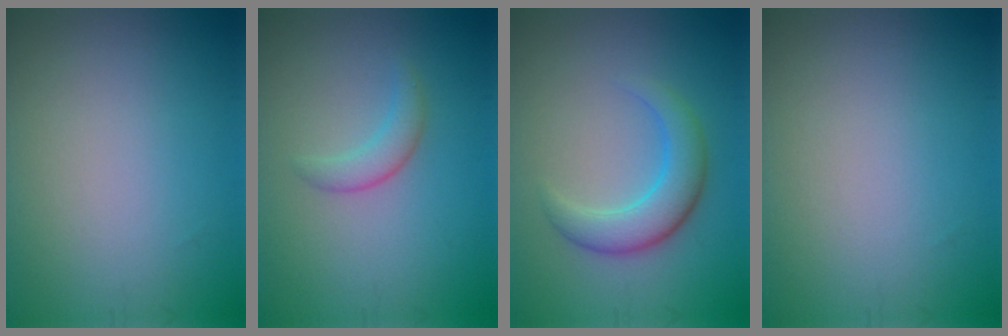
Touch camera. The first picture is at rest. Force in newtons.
{"total": 1.8, "press": 1.8, "slide": 0.1}
{"total": 4.0, "press": 4.0, "slide": 0.1}
{"total": 0.0}